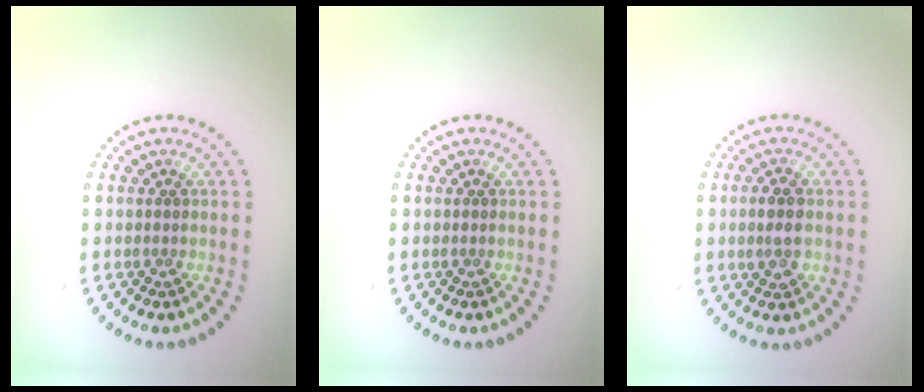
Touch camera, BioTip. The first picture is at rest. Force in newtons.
{"total": 0.0}
{"total": 2.4, "press": 2.4, "slide": 0.2}